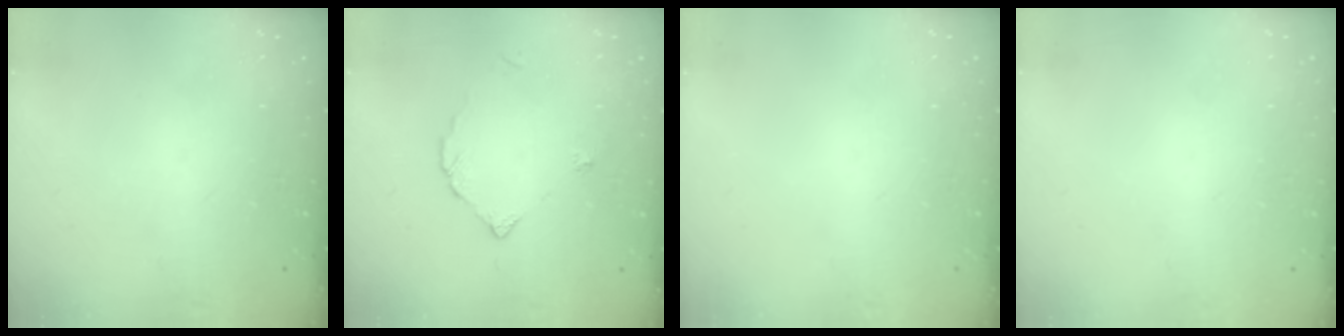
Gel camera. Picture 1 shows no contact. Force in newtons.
{"total": 3.3, "press": 3.3, "slide": 0.4}
{"total": 0.0}
{"total": 1.9, "press": 1.9, "slide": 0.1}